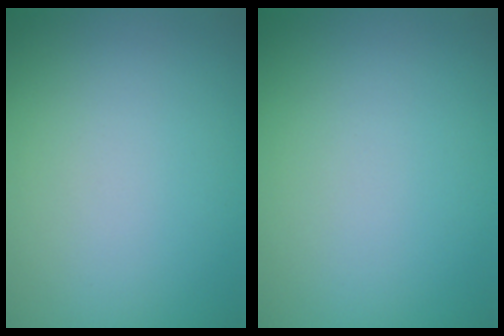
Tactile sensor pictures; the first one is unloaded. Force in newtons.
{"total": 0.0}